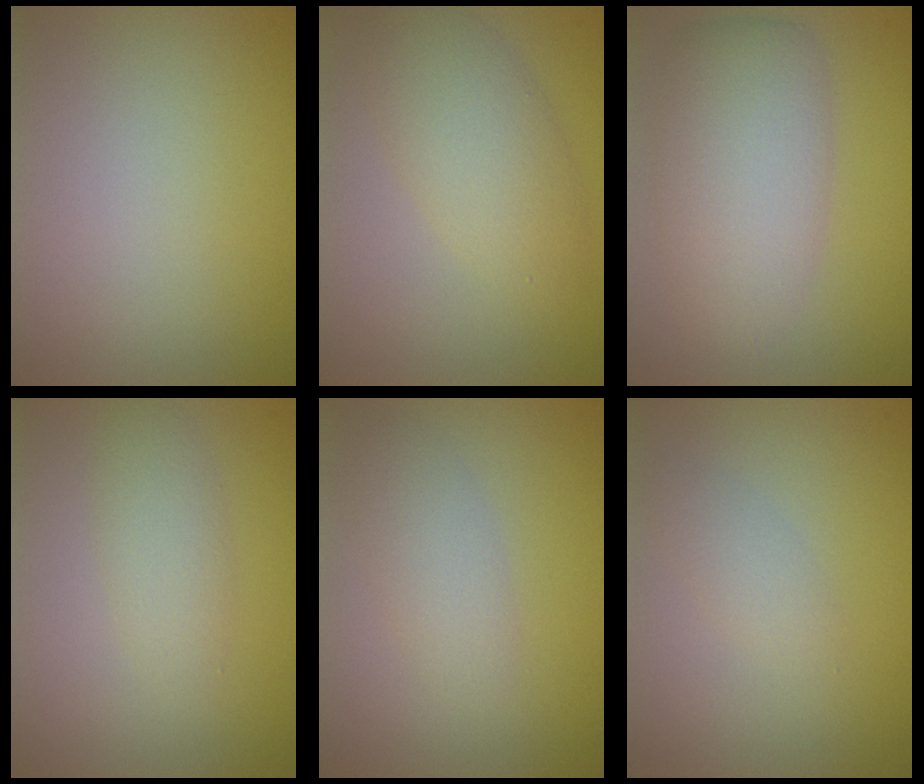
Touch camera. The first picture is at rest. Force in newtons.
{"total": 4.3, "press": 4.3, "slide": 0.1}
{"total": 6.2, "press": 6.2, "slide": 0.6}
{"total": 2.1, "press": 2.1, "slide": 0.1}
{"total": 2.4, "press": 2.4, "slide": 0.0}
{"total": 1.4, "press": 1.4, "slide": 0.0}